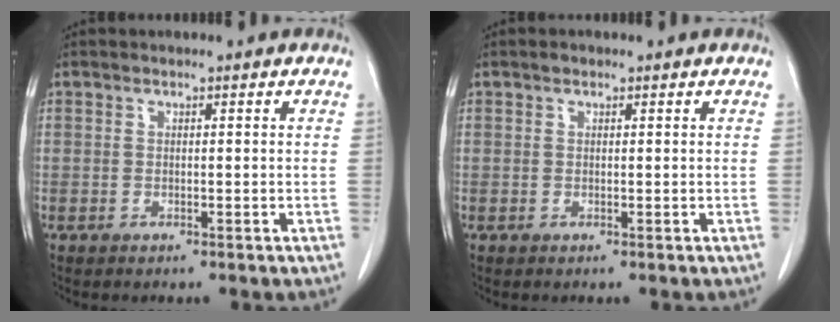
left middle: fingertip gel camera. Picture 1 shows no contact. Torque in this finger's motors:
{"motor_torque": [0.04, -0.04, -0.04, 0.00]}